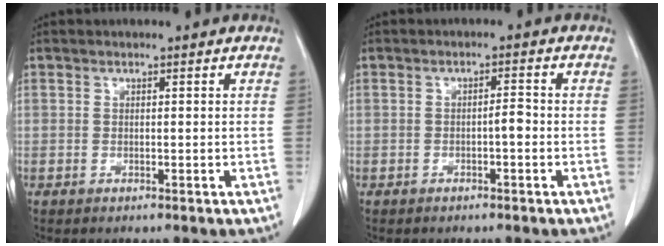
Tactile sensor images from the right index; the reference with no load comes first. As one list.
[{"total": 1.7, "force": [-0.6, 0.3, 1.6], "torque": [-0.024, 0.003, -0.010]}]